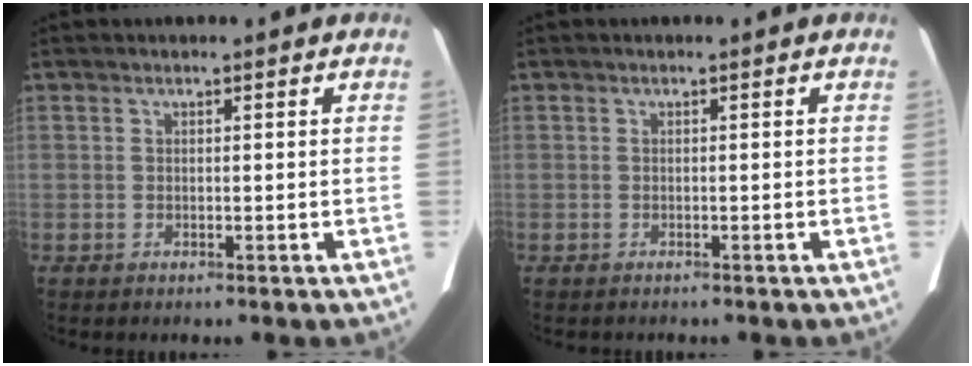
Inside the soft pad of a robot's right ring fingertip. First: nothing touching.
{"total": 0.7, "force": [-0.7, 0.3, 0.2], "torque": [-0.010, -0.001, -0.007]}